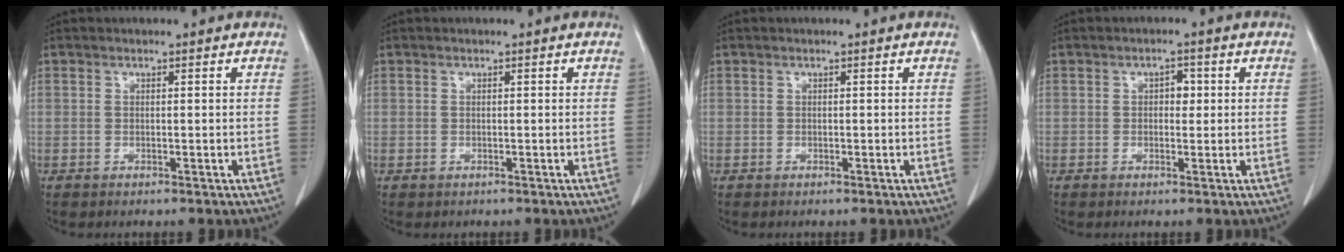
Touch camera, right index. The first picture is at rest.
{"total": 0.5, "force": [-0.1, 0.5, 0.0], "torque": [0.003, 0.006, -0.003]}
{"total": 0.0}
{"total": 2.0, "force": [0.3, 1.2, 1.5], "torque": [-0.018, 0.005, 0.003]}